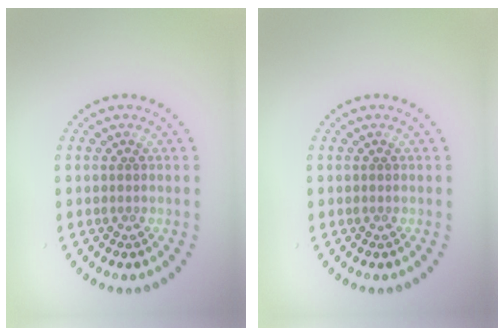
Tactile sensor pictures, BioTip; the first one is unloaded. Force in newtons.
{"total": 0.0}